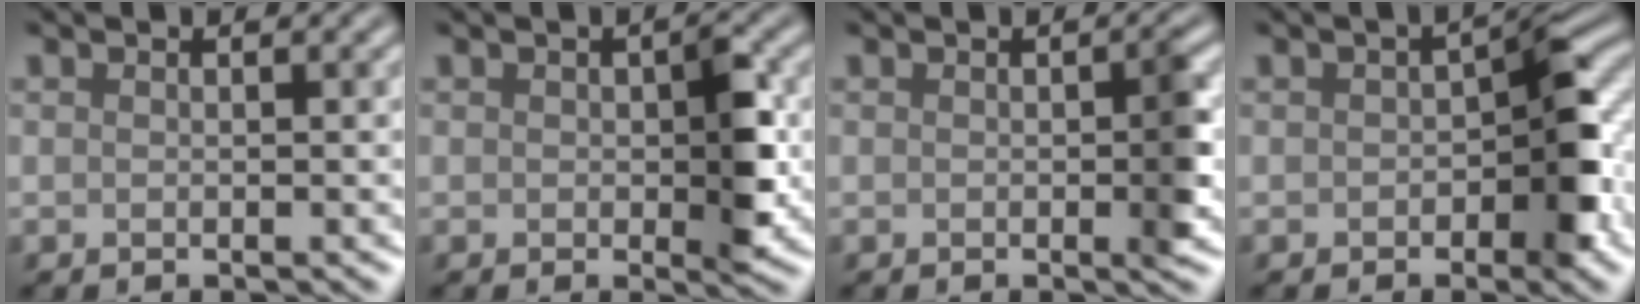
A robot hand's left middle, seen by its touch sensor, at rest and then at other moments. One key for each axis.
{"total": 3.6, "fx": -0.1, "fy": 1.6, "fz": 3.2, "tx": -0.043, "ty": -0.003, "tz": 0.002}
{"total": 2.2, "fx": -0.2, "fy": 0.3, "fz": 2.1, "tx": -0.029, "ty": -0.002, "tz": -0.003}
{"total": 5.5, "fx": -1.0, "fy": 2.8, "fz": 4.6, "tx": -0.047, "ty": 0.006, "tz": -0.021}